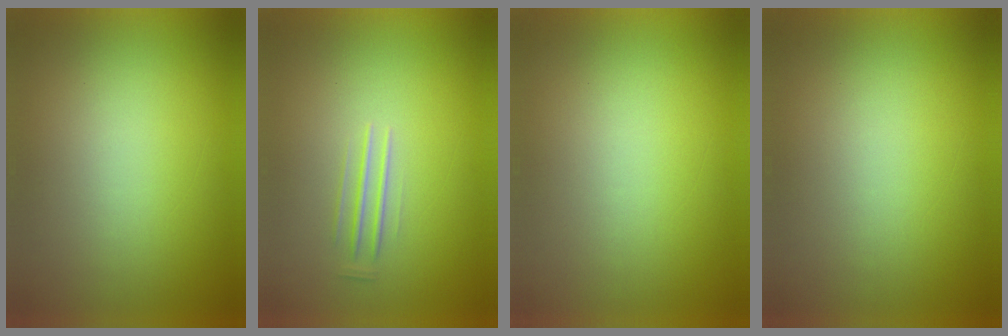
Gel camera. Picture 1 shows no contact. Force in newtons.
{"total": 1.4}
{"total": 0.0}
{"total": 0.0}